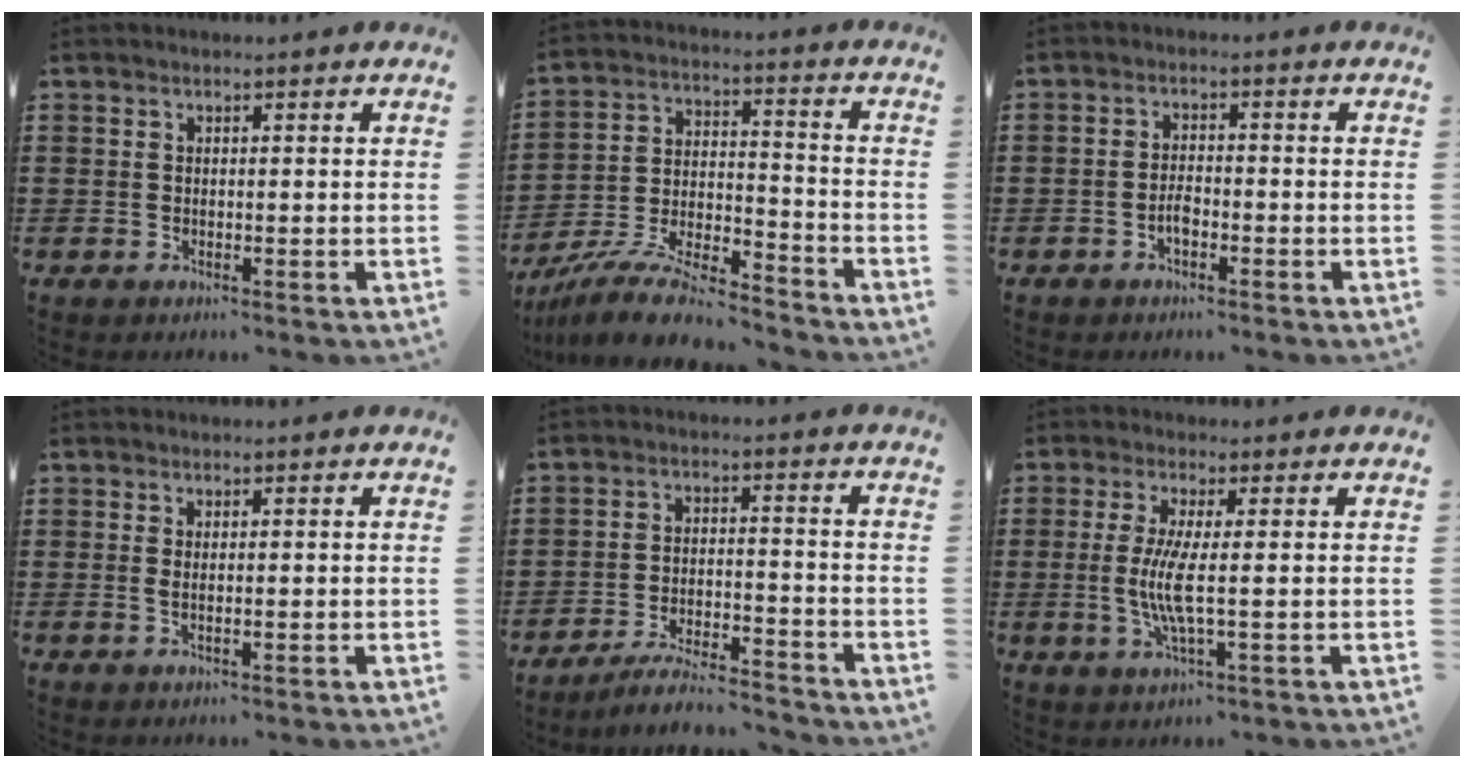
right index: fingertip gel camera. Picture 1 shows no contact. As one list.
[{"total": 11.5, "force": [-10.3, 1.6, 4.8], "torque": [-0.095, 0.021, -0.202]}, {"total": 2.3, "force": [-1.1, 1.0, 1.8], "torque": [-0.036, 0.002, -0.021]}, {"total": 1.1, "force": [0.2, 0.3, 1.0], "torque": [-0.019, 0.003, 0.003]}, {"total": 5.8, "force": [-5.5, 0.0, 1.8], "torque": [-0.044, -0.007, -0.108]}, {"total": 6.2, "force": [-0.1, 0.6, 6.2], "torque": [-0.134, -0.016, -0.010]}]